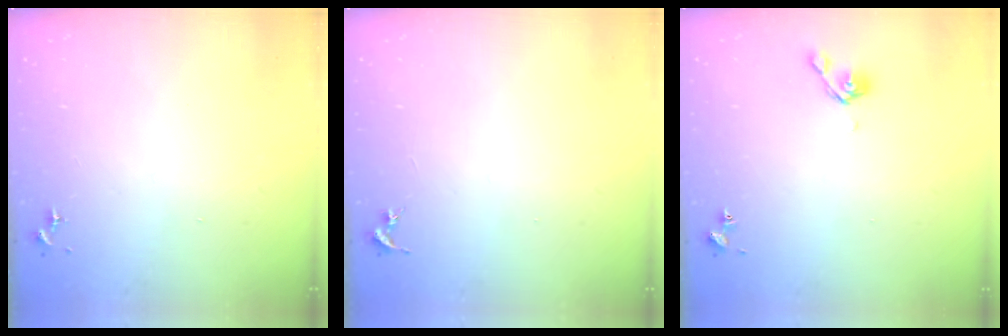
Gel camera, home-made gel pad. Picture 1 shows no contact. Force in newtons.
{"total": 0.0}
{"total": 4.9, "press": 4.8, "slide": 0.9}